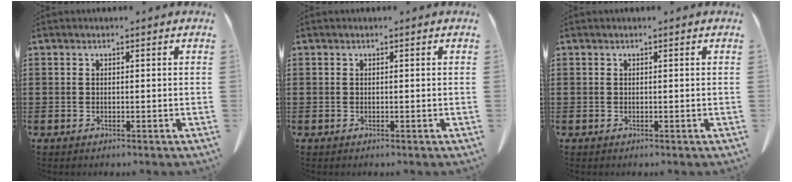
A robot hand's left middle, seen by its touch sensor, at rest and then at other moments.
{"total": 0.0}
{"total": 0.0}